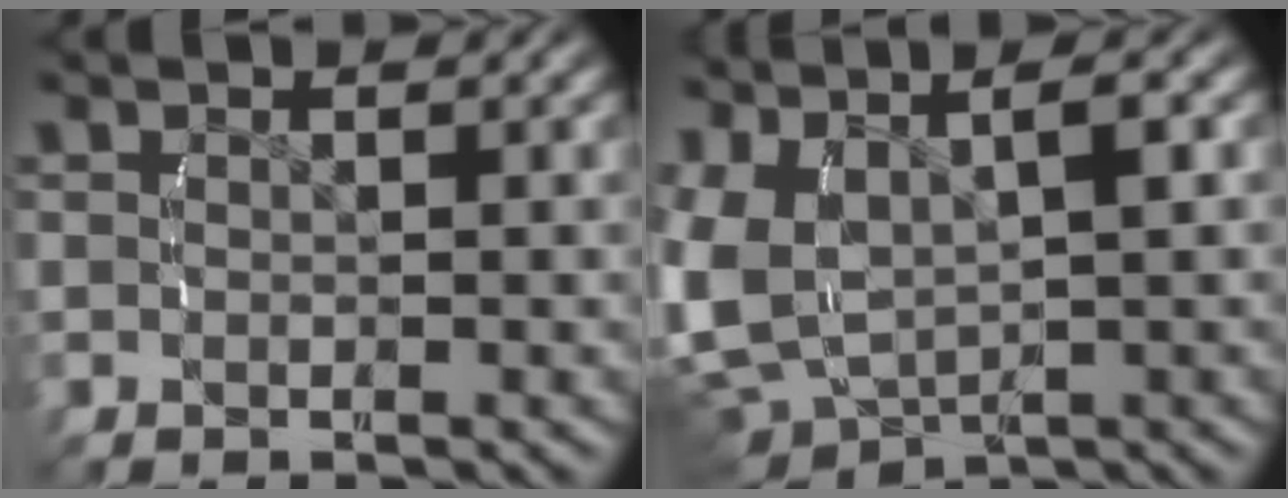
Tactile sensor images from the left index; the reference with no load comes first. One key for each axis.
{"total": 10.7, "fx": 0.3, "fy": 8.2, "fz": 6.8, "tx": -0.181, "ty": -0.033, "tz": 0.018}